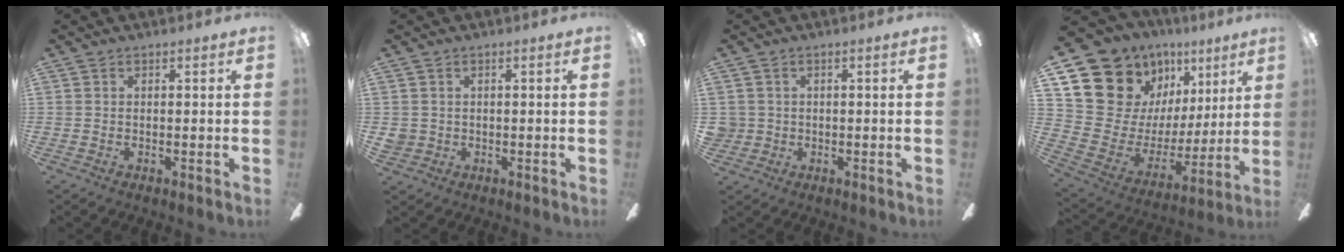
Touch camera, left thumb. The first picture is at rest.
{"total": 2.2, "force": [0.4, 2.1, 0.4], "torque": [-0.010, 0.005, 0.006]}
{"total": 2.6, "force": [0.3, 2.6, 0.1], "torque": [-0.009, 0.006, 0.006]}
{"total": 15.9, "force": [9.9, 11.6, 4.4], "torque": [-0.089, -0.082, 0.211]}